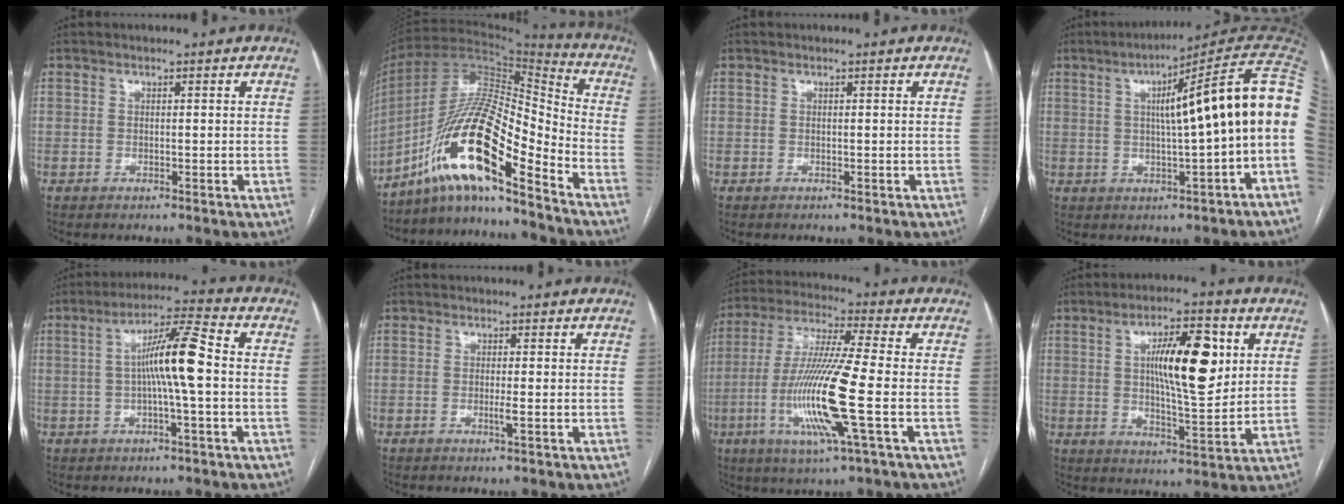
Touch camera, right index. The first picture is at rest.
{"total": 16.5, "force": [-10.3, 2.2, 12.7], "torque": [-0.239, 0.014, -0.184]}
{"total": 0.0}
{"total": 16.1, "force": [1.8, -0.2, 16.0], "torque": [-0.206, 0.035, 0.020]}
{"total": 9.2, "force": [-0.2, 0.2, 9.2], "torque": [-0.164, 0.019, -0.009]}
{"total": 1.3, "force": [-0.3, -0.2, 1.2], "torque": [-0.026, -0.004, -0.006]}
{"total": 15.5, "force": [-3.7, -0.2, 15.1], "torque": [-0.311, -0.016, -0.078]}
{"total": 12.9, "force": [3.2, 3.2, 12.1], "torque": [-0.199, 0.008, 0.051]}